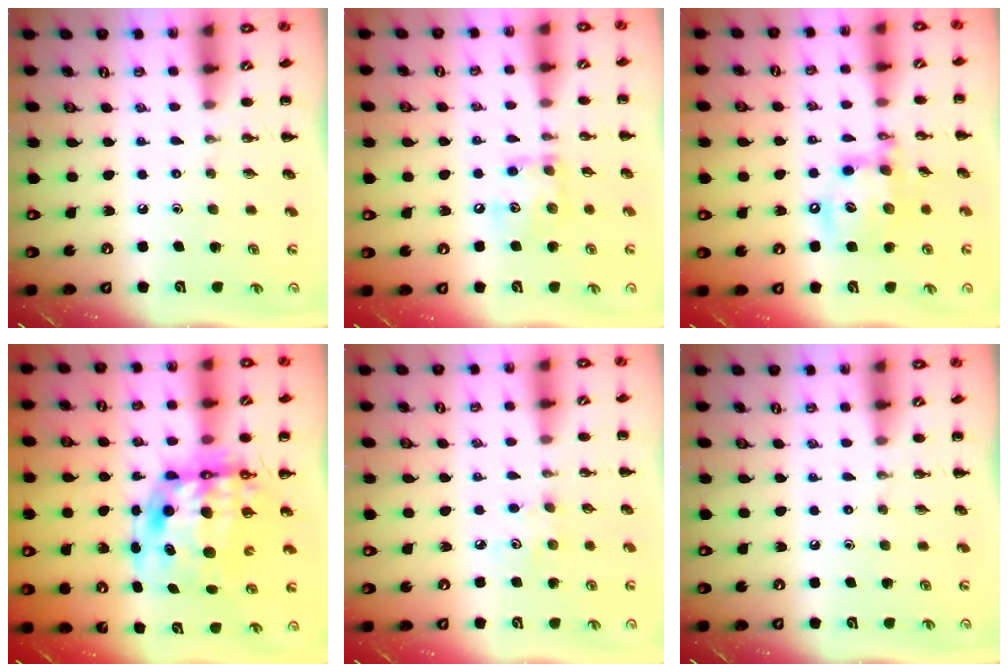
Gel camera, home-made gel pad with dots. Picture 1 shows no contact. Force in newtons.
{"total": 10.1, "press": 10.0, "slide": 1.2}
{"total": 15.4, "press": 15.1, "slide": 2.8}
{"total": 14.1, "press": 13.7, "slide": 3.2}
{"total": 3.5, "press": 3.3, "slide": 0.9}
{"total": 0.0}